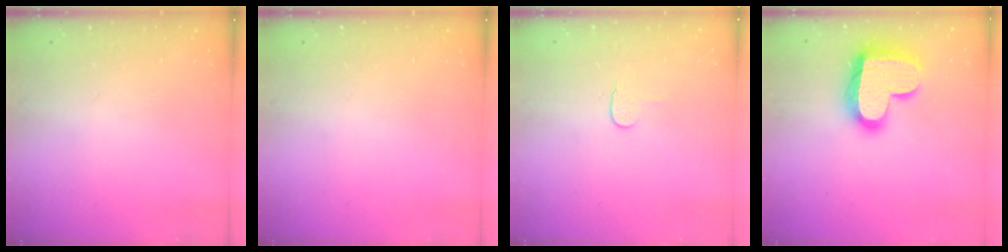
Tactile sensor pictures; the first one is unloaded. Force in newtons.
{"total": 0.0}
{"total": 4.0, "press": 3.9, "slide": 0.5}
{"total": 19.2, "press": 19.2, "slide": 1.3}